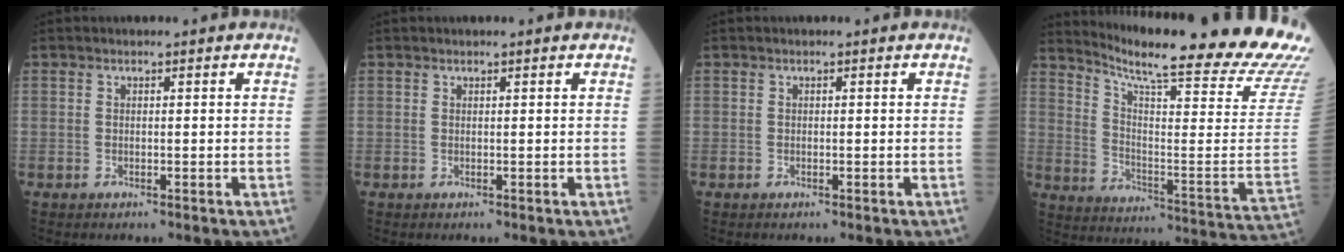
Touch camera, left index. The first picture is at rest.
{"total": 0.0}
{"total": 0.0}
{"total": 28.8, "force": [24.8, -0.1, 14.6], "torque": [-0.237, -0.114, 0.320]}